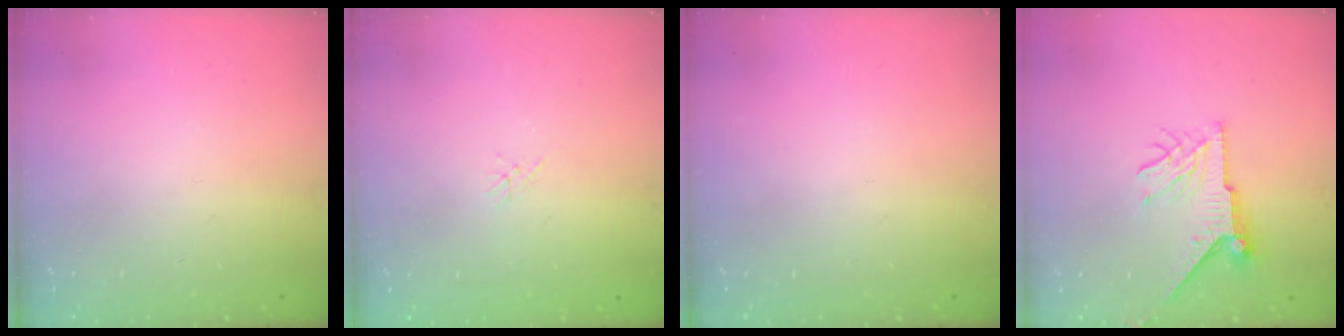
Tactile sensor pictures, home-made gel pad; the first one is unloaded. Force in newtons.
{"total": 0.0}
{"total": 0.0}
{"total": 8.4, "press": 8.4, "slide": 0.0}